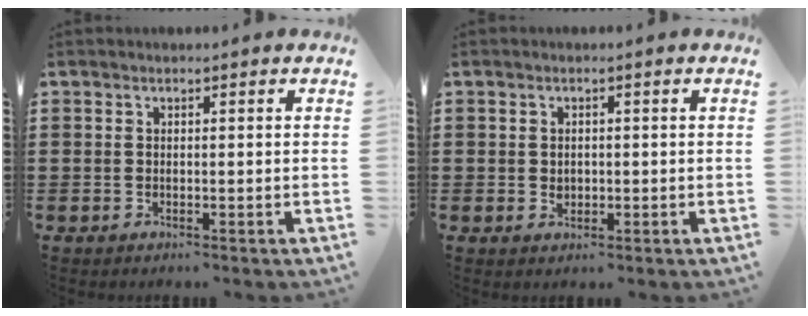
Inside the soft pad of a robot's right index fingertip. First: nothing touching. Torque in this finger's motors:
{"motor_torque": [-0.16, 1.98, -0.03, 0.00]}